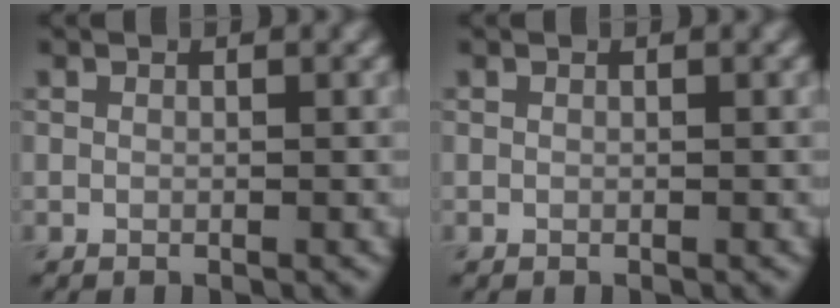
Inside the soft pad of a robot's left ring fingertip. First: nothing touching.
{"total": 0.0}